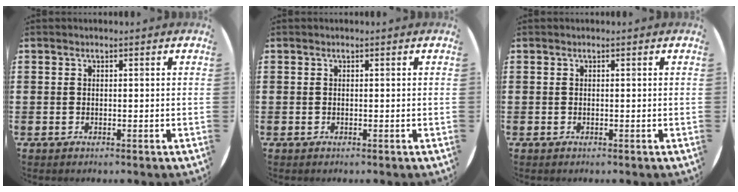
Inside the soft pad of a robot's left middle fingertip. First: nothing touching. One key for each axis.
{"total": 0.0}
{"total": 0.0}